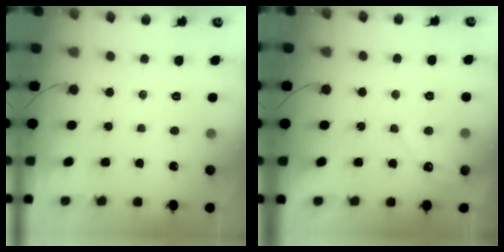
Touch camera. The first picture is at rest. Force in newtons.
{"total": 4.1, "press": 4.1, "slide": 0.3}